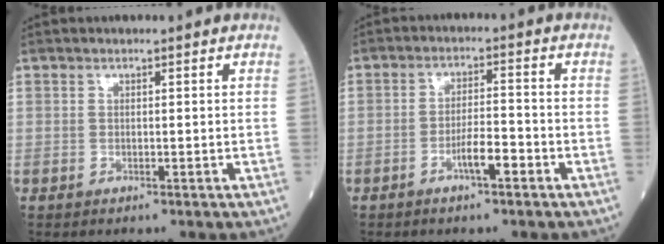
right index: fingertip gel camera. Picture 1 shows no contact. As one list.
[{"total": 4.1, "force": [-2.1, 0.7, 3.5], "torque": [-0.060, 0.003, -0.037]}]